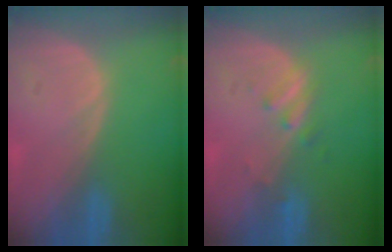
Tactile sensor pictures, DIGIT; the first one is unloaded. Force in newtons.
{"total": 2.3, "press": 2.3, "slide": 0.3}